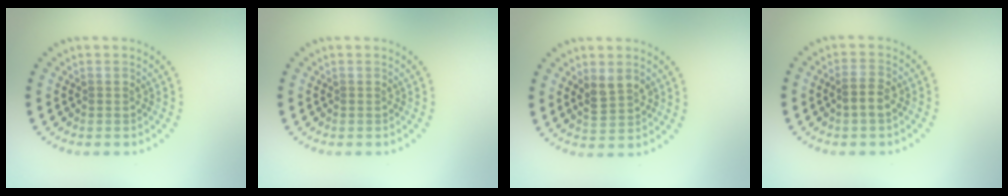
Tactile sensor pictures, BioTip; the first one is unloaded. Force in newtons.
{"total": 0.0}
{"total": 2.4, "press": 2.3, "slide": 0.6}
{"total": 1.9, "press": 1.9, "slide": 0.5}